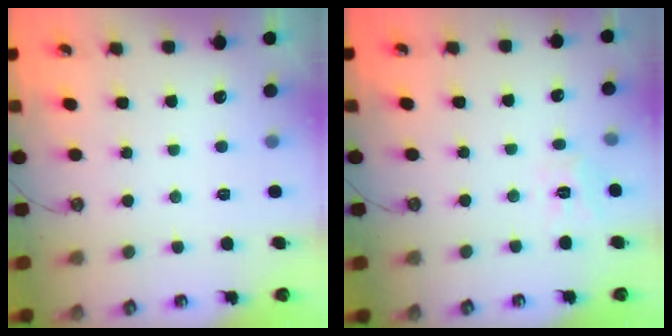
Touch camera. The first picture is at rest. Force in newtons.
{"total": 6.4, "press": 6.4, "slide": 0.5}